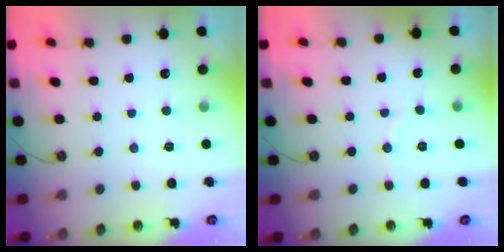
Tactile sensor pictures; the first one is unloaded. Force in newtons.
{"total": 3.2, "press": 3.2, "slide": 0.1}